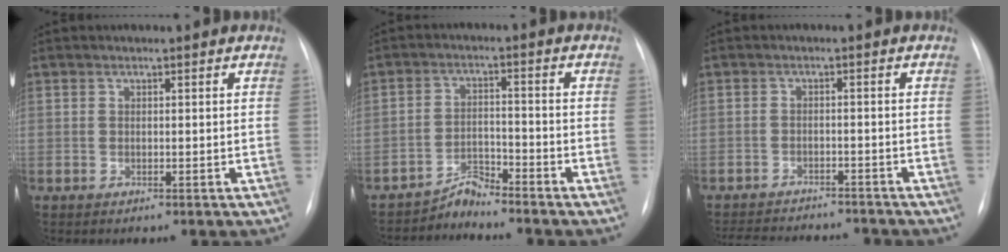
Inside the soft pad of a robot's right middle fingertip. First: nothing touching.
{"total": 3.5, "force": [-3.5, -0.2, -0.5], "torque": [0.007, -0.010, -0.060]}
{"total": 13.4, "force": [-12.3, 3.2, 4.1], "torque": [-0.087, -0.001, -0.161]}